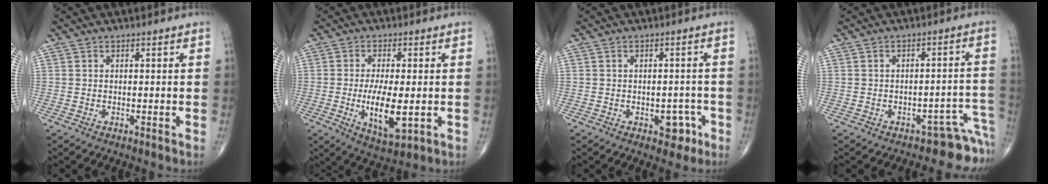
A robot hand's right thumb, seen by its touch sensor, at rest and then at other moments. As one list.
[{"total": 9.8, "force": [-1.5, 3.5, 9.0], "torque": [-0.160, -0.020, -0.020]}, {"total": 4.1, "force": [-1.8, 2.6, 2.5], "torque": [-0.009, 0.014, -0.020]}, {"total": 5.9, "force": [-4.9, 2.9, 1.4], "torque": [0.032, 0.090, -0.062]}]